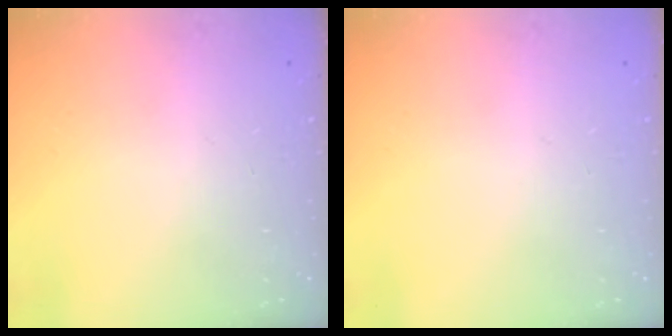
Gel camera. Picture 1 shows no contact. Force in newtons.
{"total": 0.0}